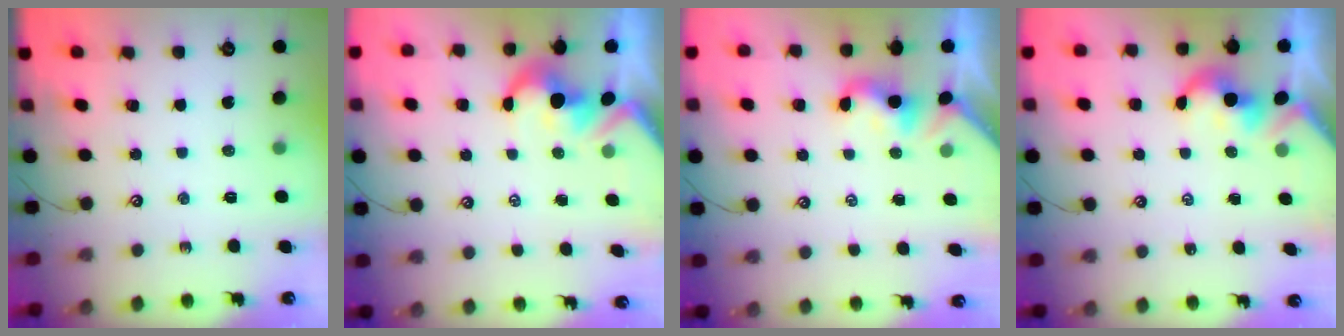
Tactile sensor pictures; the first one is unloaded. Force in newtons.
{"total": 3.2, "press": 3.0, "slide": 1.2}
{"total": 2.0, "press": 2.0, "slide": 0.6}
{"total": 2.1, "press": 2.1, "slide": 0.4}